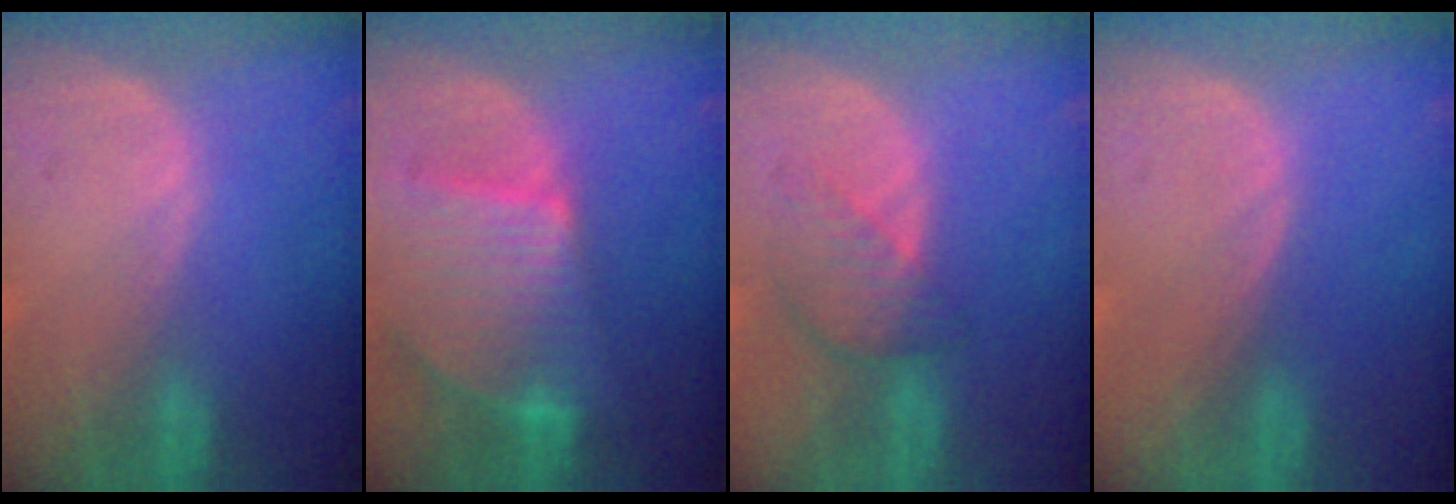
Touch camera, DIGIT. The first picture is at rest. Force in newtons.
{"total": 9.4, "press": 8.2, "slide": 4.7}
{"total": 4.5, "press": 4.1, "slide": 2.0}
{"total": 0.0}